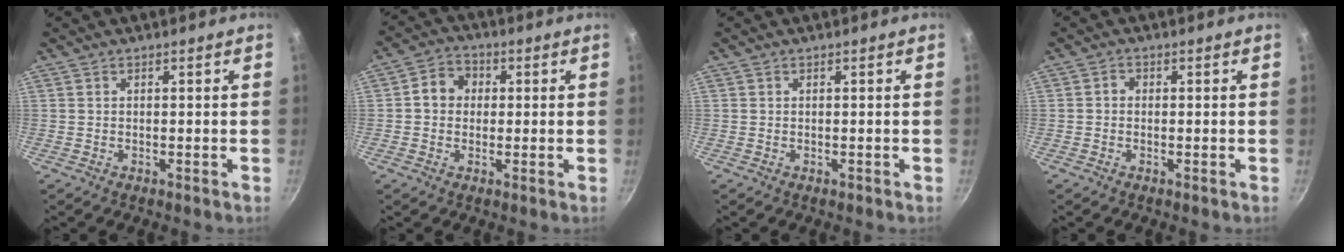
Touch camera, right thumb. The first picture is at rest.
{"total": 6.0, "force": [0.6, 5.2, 2.9], "torque": [-0.020, 0.013, -0.003]}
{"total": 0.0}
{"total": 1.3, "force": [-0.2, 1.1, 0.6], "torque": [-0.009, 0.007, -0.007]}